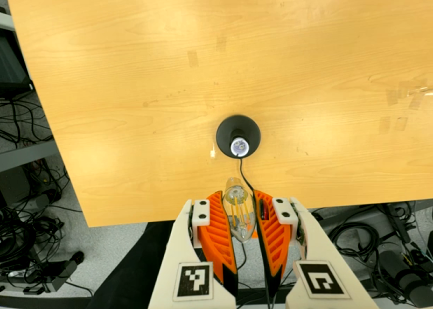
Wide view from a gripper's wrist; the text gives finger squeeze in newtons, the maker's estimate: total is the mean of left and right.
{"total": 20.7, "left": 25.0, "right": 16.5}